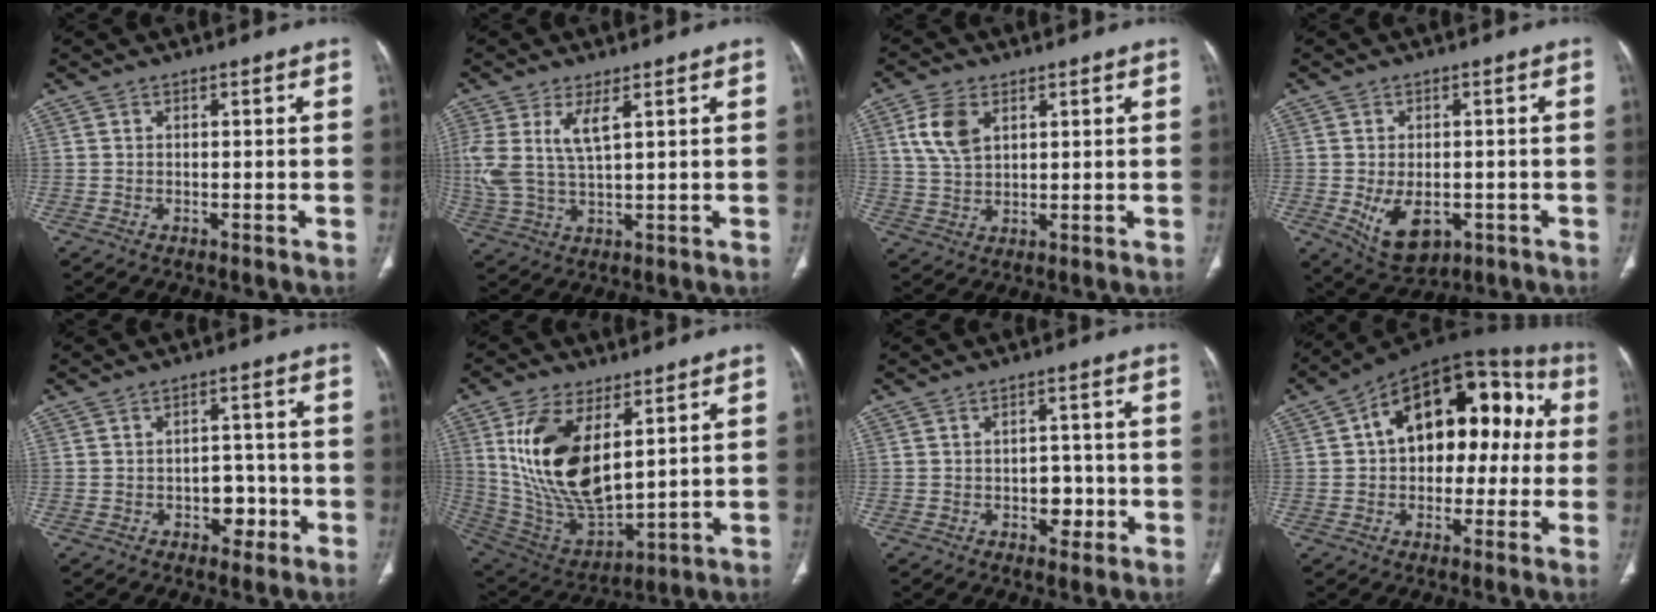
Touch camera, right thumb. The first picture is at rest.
{"total": 8.7, "force": [3.1, 3.2, 7.5], "torque": [-0.182, -0.010, 0.071]}
{"total": 7.2, "force": [2.9, 4.3, 5.1], "torque": [-0.101, -0.005, 0.062]}
{"total": 8.8, "force": [-2.4, 5.5, 6.4], "torque": [-0.094, -0.003, -0.021]}
{"total": 5.0, "force": [-1.9, 3.6, 3.0], "torque": [-0.012, 0.022, -0.025]}
{"total": 19.6, "force": [6.2, 9.8, 15.8], "torque": [-0.292, -0.030, 0.136]}
{"total": 4.4, "force": [-1.3, 3.1, 2.8], "torque": [-0.013, 0.011, -0.015]}
{"total": 20.8, "force": [2.4, 12.8, 16.2], "torque": [-0.192, 0.054, 0.025]}